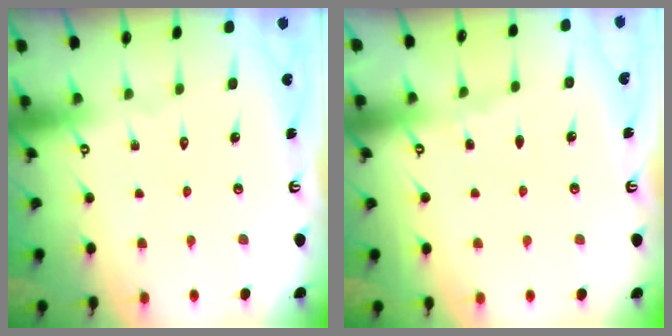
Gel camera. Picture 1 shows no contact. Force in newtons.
{"total": 2.8, "press": 2.7, "slide": 0.3}